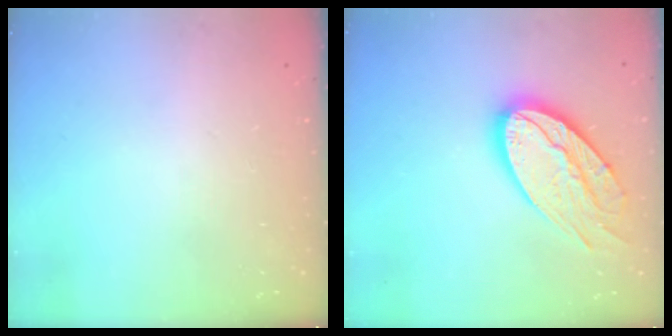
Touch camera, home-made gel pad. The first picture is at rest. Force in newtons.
{"total": 19.7, "press": 19.6, "slide": 2.0}